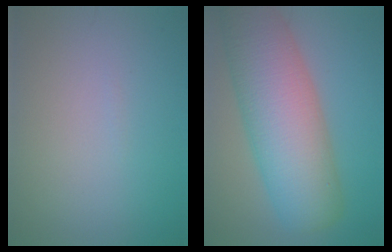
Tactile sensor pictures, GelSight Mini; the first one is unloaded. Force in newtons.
{"total": 11.3, "press": 11.3, "slide": 0.6}